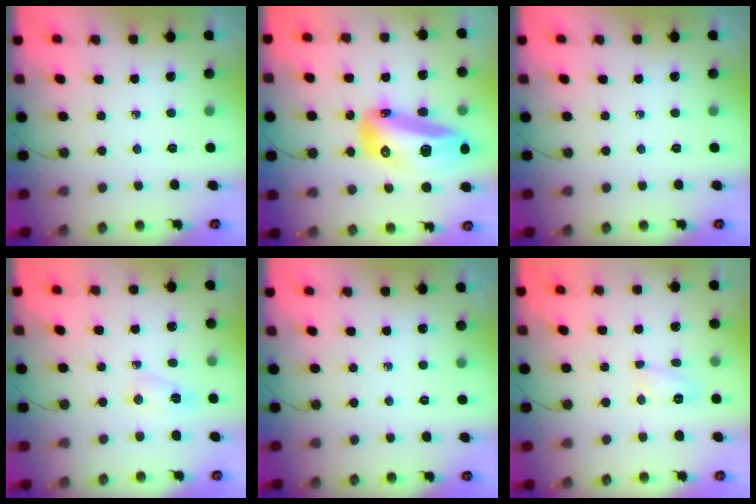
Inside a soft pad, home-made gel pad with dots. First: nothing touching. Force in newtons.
{"total": 22.0, "press": 21.8, "slide": 3.4}
{"total": 0.0}
{"total": 2.2, "press": 2.2, "slide": 0.5}
{"total": 0.0}
{"total": 4.7, "press": 4.7, "slide": 0.6}